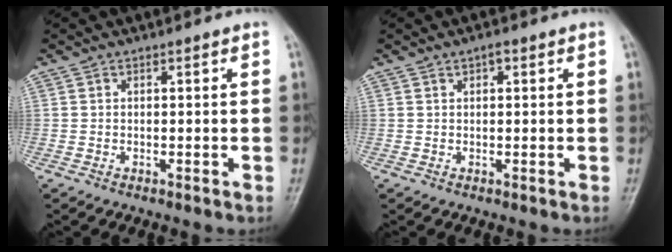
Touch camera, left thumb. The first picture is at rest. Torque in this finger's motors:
{"motor_torque": [-0.14, -0.03, -0.12, -0.16, 0.00]}